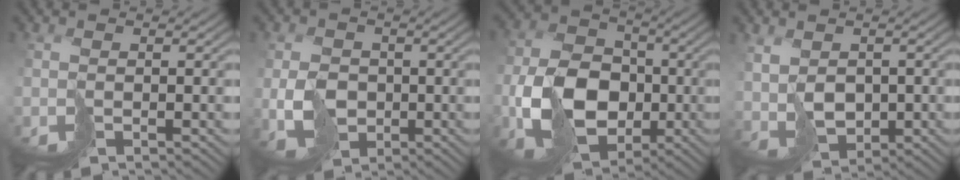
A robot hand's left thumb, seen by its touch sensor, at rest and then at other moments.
{"total": 4.6, "force": [-0.3, 4.1, 2.1], "torque": [-0.056, -0.015, -0.003]}
{"total": 12.2, "force": [-2.5, 9.3, 7.5], "torque": [-0.176, -0.023, -0.047]}
{"total": 4.1, "force": [1.0, 3.4, 2.1], "torque": [-0.041, -0.007, 0.032]}